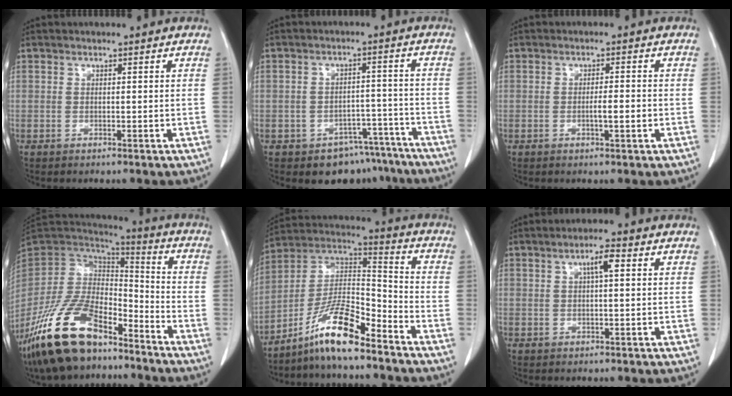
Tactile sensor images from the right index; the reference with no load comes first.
{"total": 8.8, "force": [-6.6, 5.8, 1.0], "torque": [0.016, 0.037, -0.082]}
{"total": 2.7, "force": [-0.7, 0.3, 2.6], "torque": [-0.047, -0.001, -0.011]}
{"total": 18.9, "force": [-13.7, 7.1, 10.8], "torque": [-0.213, 0.007, -0.252]}
{"total": 11.7, "force": [-8.6, 1.6, 7.8], "torque": [-0.148, 0.019, -0.160]}
{"total": 3.1, "force": [0.9, 0.4, 2.9], "torque": [-0.051, 0.007, 0.015]}